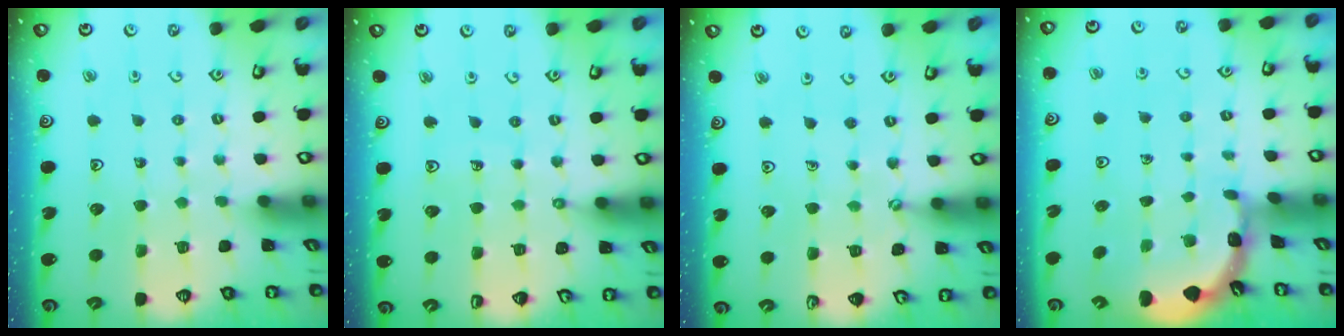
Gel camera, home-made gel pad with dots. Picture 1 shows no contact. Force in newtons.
{"total": 6.2, "press": 5.9, "slide": 1.7}
{"total": 0.9, "press": 0.9, "slide": 0.1}
{"total": 1.6, "press": 1.6, "slide": 0.3}